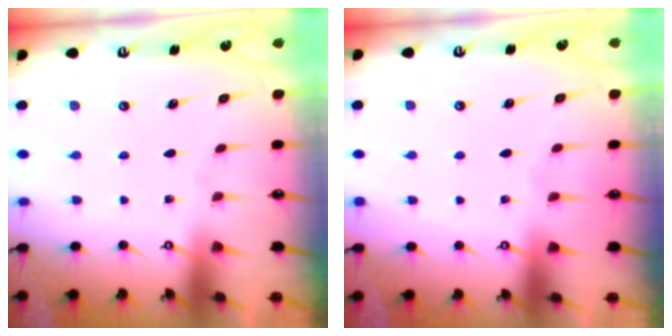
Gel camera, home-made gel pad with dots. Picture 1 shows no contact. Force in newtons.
{"total": 3.7, "press": 3.7, "slide": 0.1}